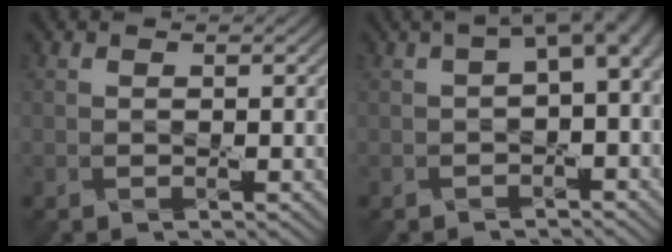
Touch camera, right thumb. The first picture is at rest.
{"total": 5.5, "force": [0.8, 2.6, 4.7], "torque": [-0.067, 0.003, 0.010]}